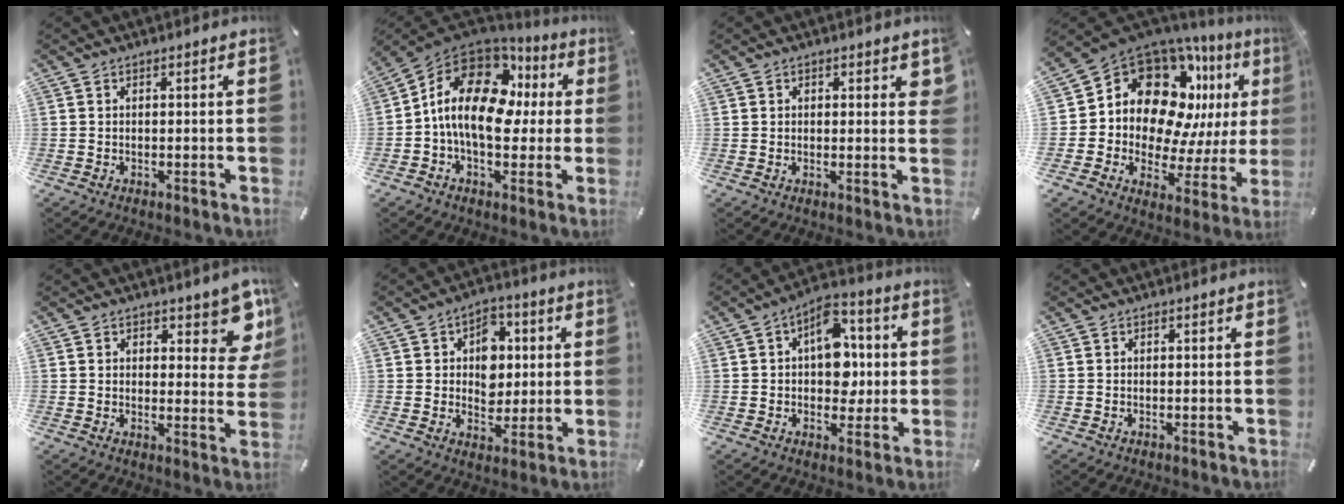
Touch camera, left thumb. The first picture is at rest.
{"total": 16.9, "force": [1.8, 11.2, 12.5], "torque": [-0.246, 0.001, 0.026]}
{"total": 1.7, "force": [0.9, 1.1, 0.9], "torque": [-0.002, -0.003, 0.013]}
{"total": 17.1, "force": [7.6, 12.4, 9.1], "torque": [-0.158, -0.076, 0.136]}
{"total": 9.9, "force": [5.9, 4.8, 6.4], "torque": [-0.053, -0.038, 0.097]}
{"total": 9.1, "force": [1.0, 7.6, 4.8], "torque": [-0.061, 0.003, 0.016]}
{"total": 11.8, "force": [1.5, 8.3, 8.3], "torque": [-0.103, 0.003, 0.026]}
{"total": 0.0}